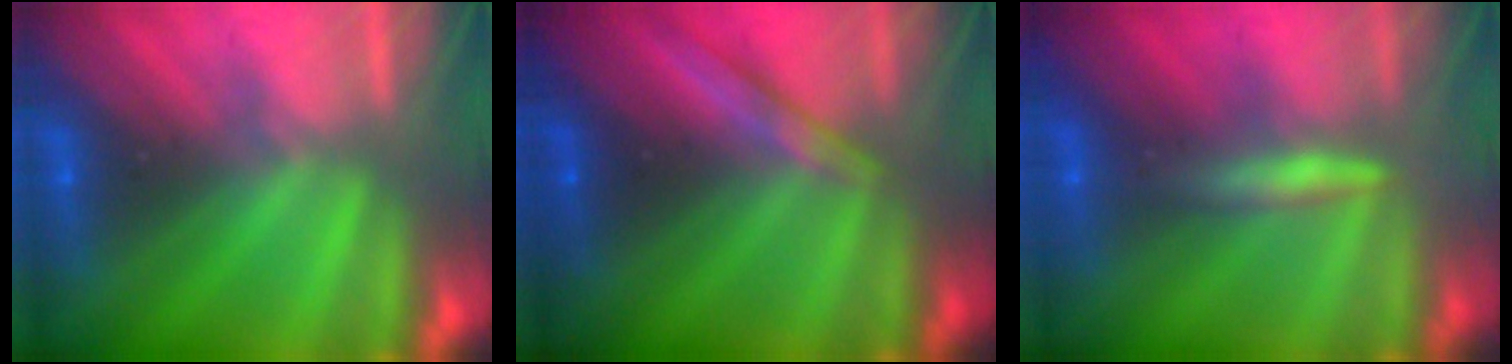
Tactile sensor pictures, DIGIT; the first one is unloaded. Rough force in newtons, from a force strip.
{"total": 2.2}
{"total": 2.5}